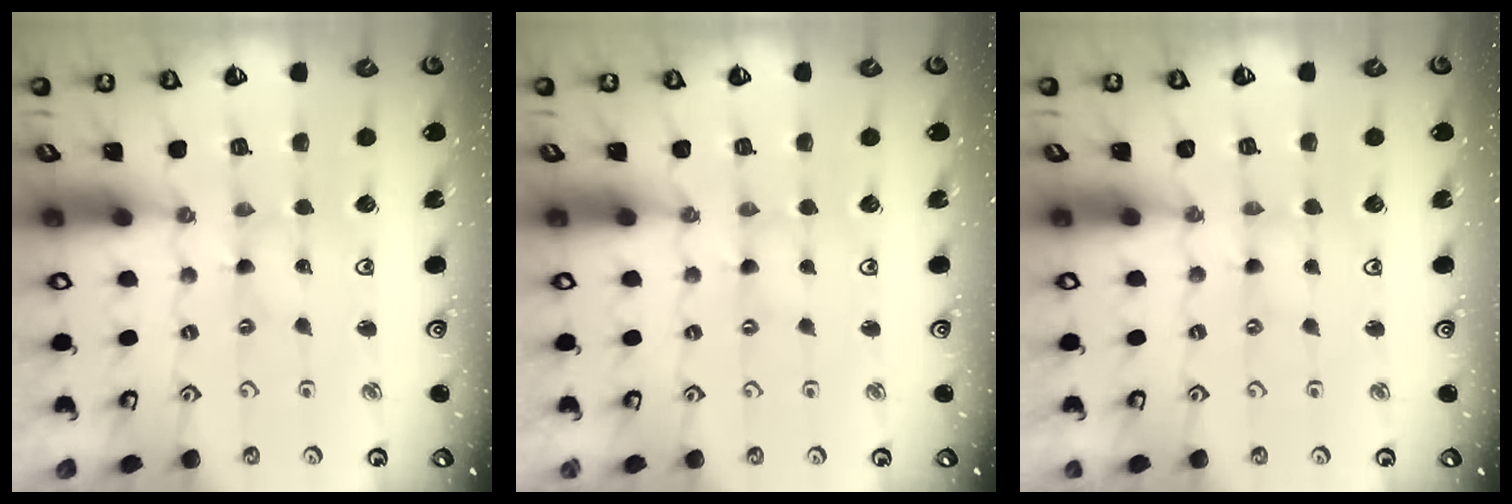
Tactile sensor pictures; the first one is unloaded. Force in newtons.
{"total": 0.5, "press": 0.5, "slide": 0.1}
{"total": 0.0}